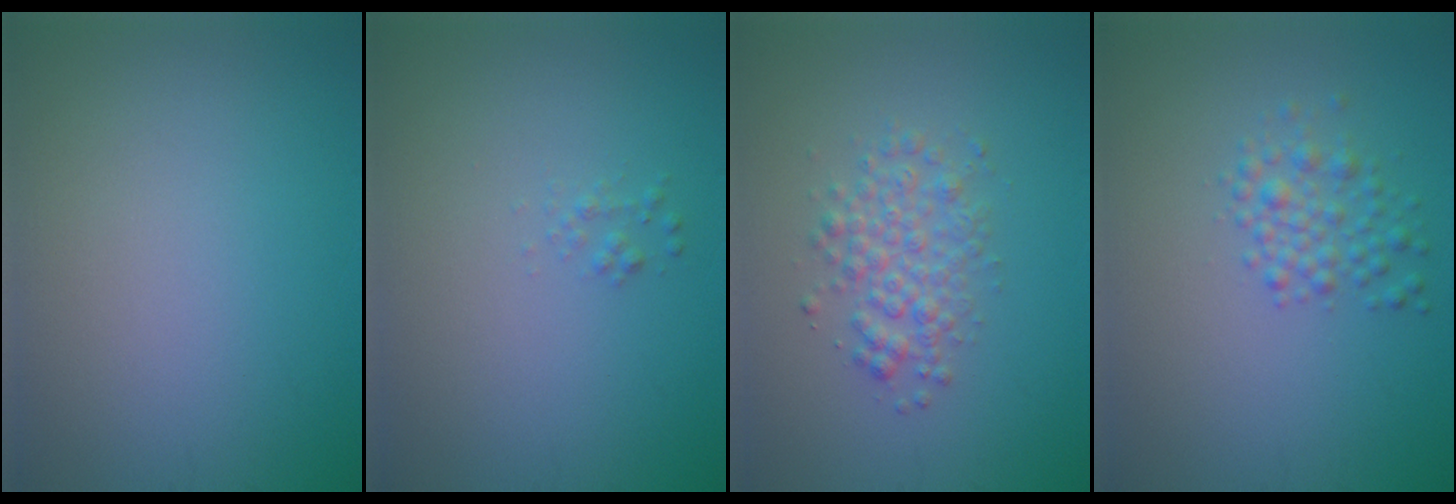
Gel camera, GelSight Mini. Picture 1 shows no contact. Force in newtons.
{"total": 0.7, "press": 0.7, "slide": 0.0}
{"total": 3.0, "press": 3.0, "slide": 0.1}
{"total": 2.3, "press": 2.3, "slide": 0.0}